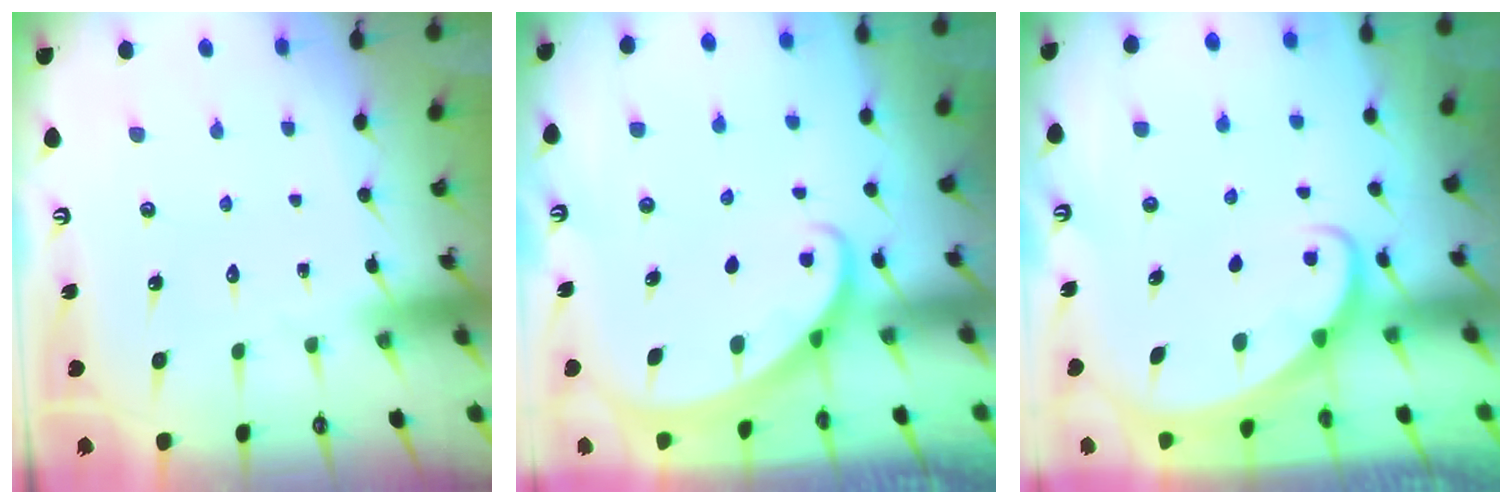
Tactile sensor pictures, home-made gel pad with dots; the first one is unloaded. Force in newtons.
{"total": 1.8, "press": 1.8, "slide": 0.1}
{"total": 1.8, "press": 1.8, "slide": 0.0}